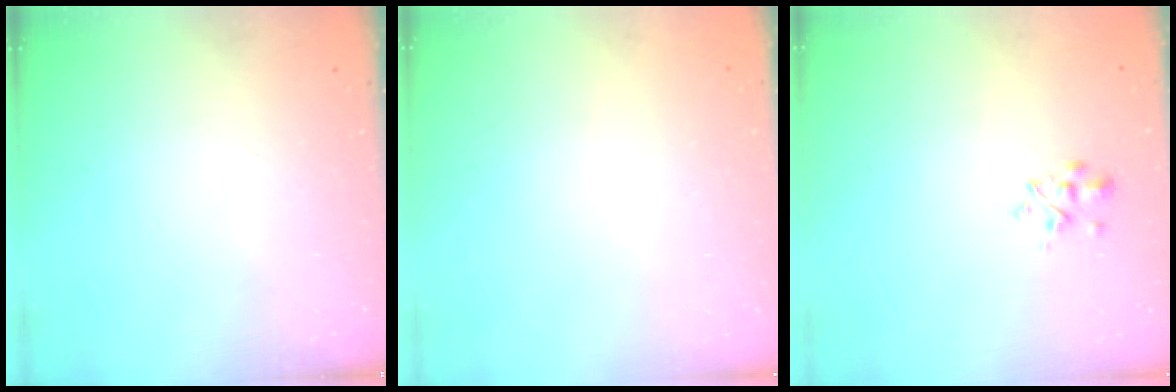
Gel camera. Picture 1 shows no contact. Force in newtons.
{"total": 1.8, "press": 1.8, "slide": 0.2}
{"total": 2.3, "press": 2.2, "slide": 0.9}